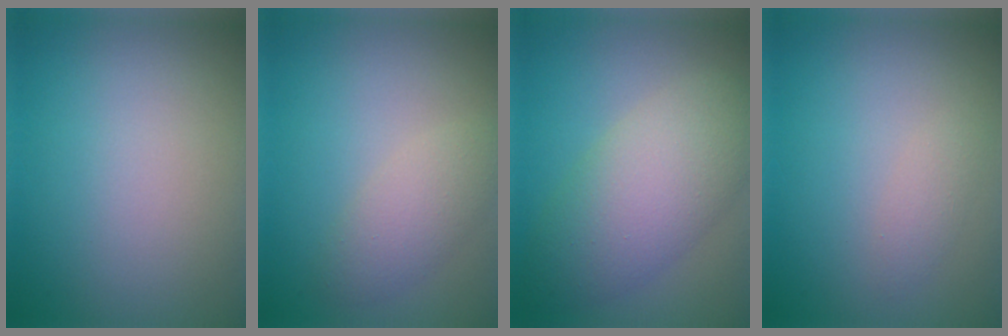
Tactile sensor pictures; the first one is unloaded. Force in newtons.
{"total": 2.8, "press": 2.8, "slide": 0.1}
{"total": 7.2, "press": 7.2, "slide": 0.3}
{"total": 1.2, "press": 1.2, "slide": 0.0}